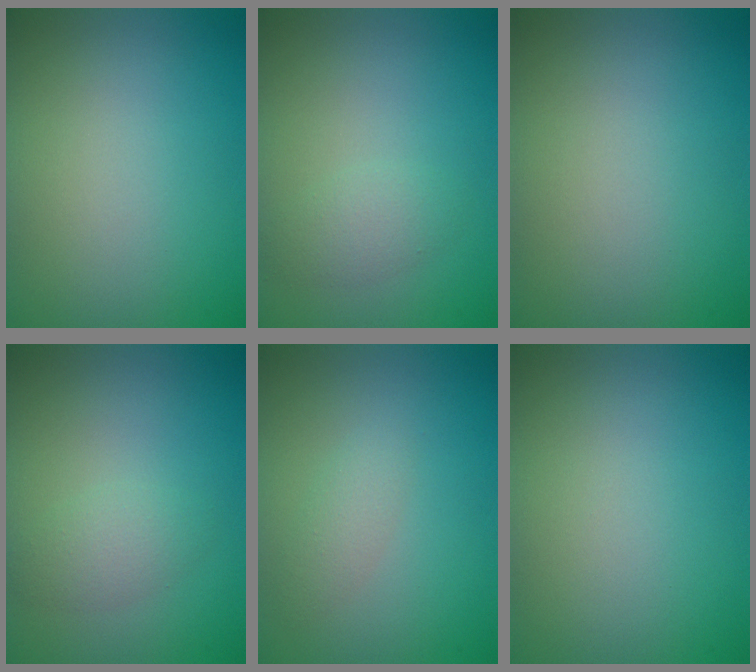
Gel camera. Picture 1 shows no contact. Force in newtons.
{"total": 1.6, "press": 1.6, "slide": 0.0}
{"total": 0.0}
{"total": 1.8, "press": 1.8, "slide": 0.1}
{"total": 1.4, "press": 1.4, "slide": 0.1}
{"total": 0.0}